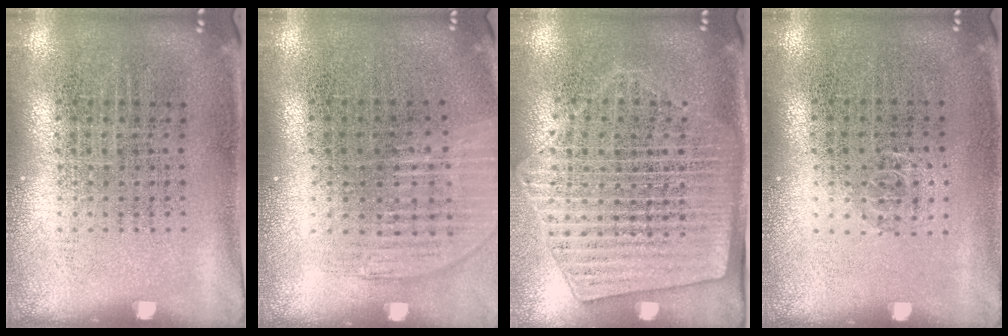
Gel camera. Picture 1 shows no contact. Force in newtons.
{"total": 1.2, "press": 1.1, "slide": 0.4}
{"total": 1.8, "press": 1.5, "slide": 1.0}
{"total": 0.6, "press": 0.4, "slide": 0.4}